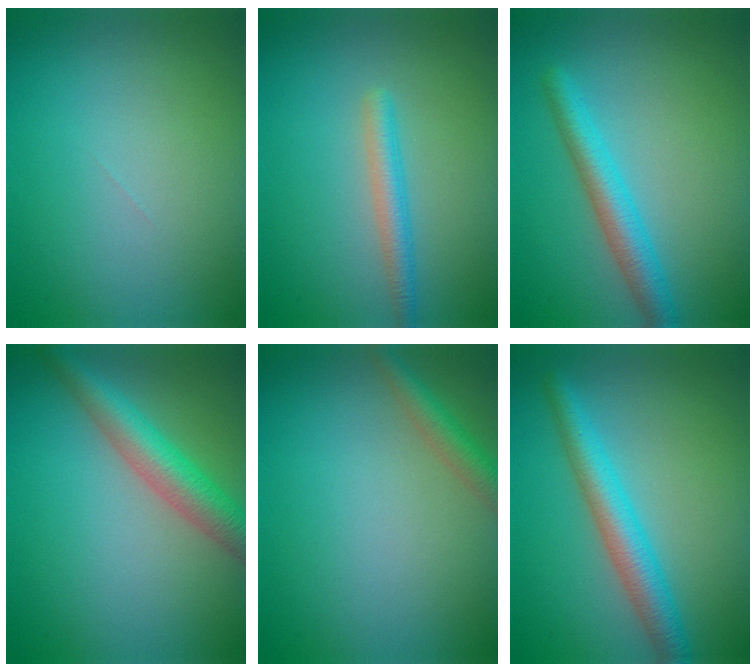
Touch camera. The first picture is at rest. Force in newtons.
{"total": 2.3, "press": 2.3, "slide": 0.1}
{"total": 3.8, "press": 3.8, "slide": 0.1}
{"total": 4.6, "press": 4.6, "slide": 0.1}
{"total": 2.3, "press": 2.3, "slide": 0.1}
{"total": 4.5, "press": 4.5, "slide": 0.1}